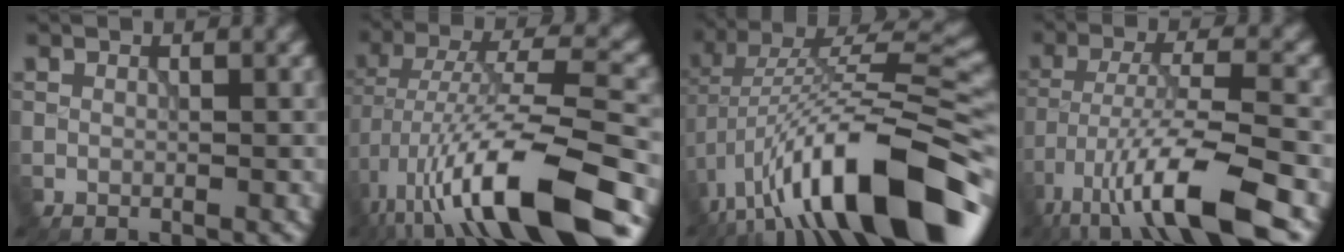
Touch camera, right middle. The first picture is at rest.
{"total": 14.2, "force": [-6.5, 4.1, 12.0], "torque": [-0.216, 0.010, -0.109]}
{"total": 14.8, "force": [-6.7, 4.3, 12.5], "torque": [-0.212, 0.033, -0.109]}
{"total": 10.2, "force": [-6.1, 2.1, 7.9], "torque": [-0.137, 0.000, -0.112]}